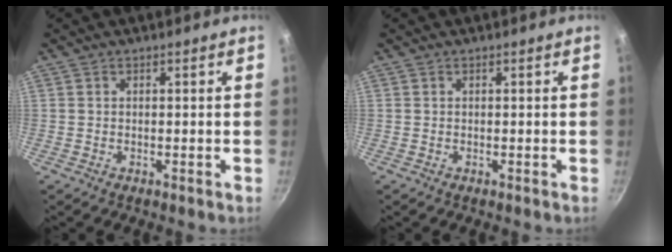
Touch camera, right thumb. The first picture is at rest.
{"total": 0.0}